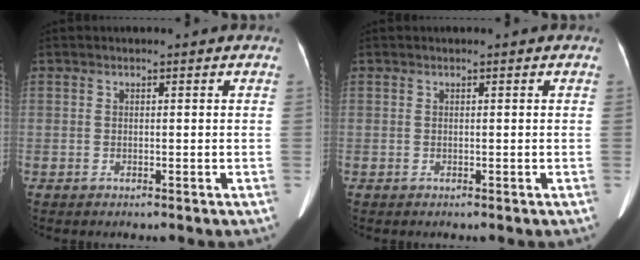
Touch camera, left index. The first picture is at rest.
{"total": 0.0}